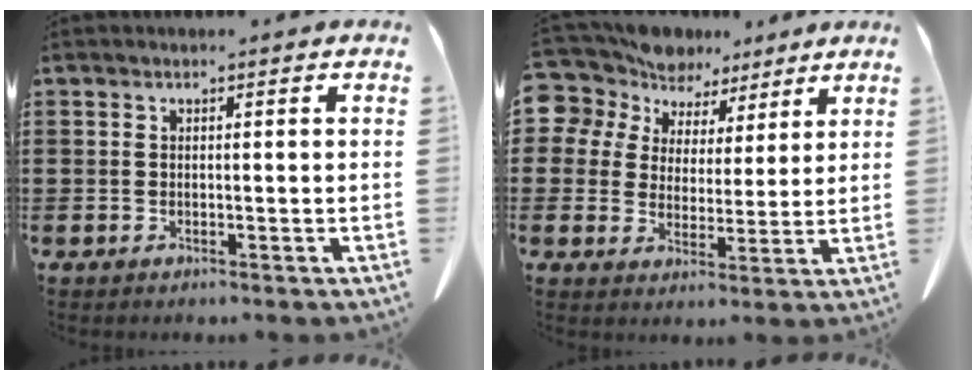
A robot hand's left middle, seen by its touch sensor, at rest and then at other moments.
{"total": 7.5, "force": [5.8, 4.7, 0.6], "torque": [-0.062, -0.023, 0.107]}